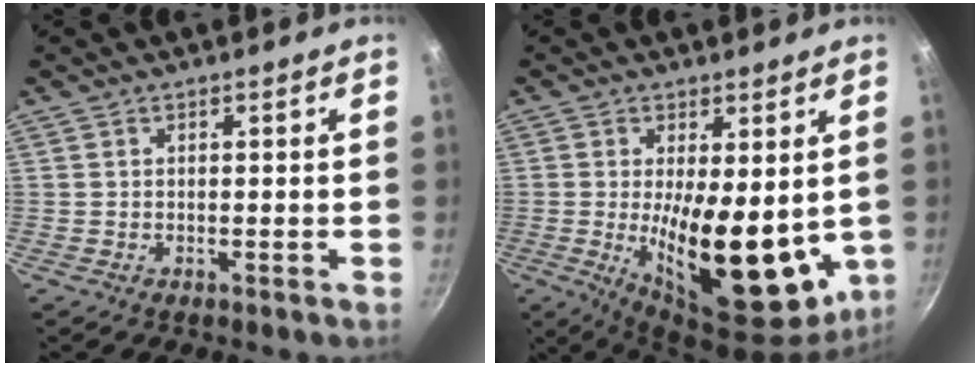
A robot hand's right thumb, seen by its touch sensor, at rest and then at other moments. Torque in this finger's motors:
{"motor_torque": [2.49, 2.52, 1.90, 0.04, 0.56]}